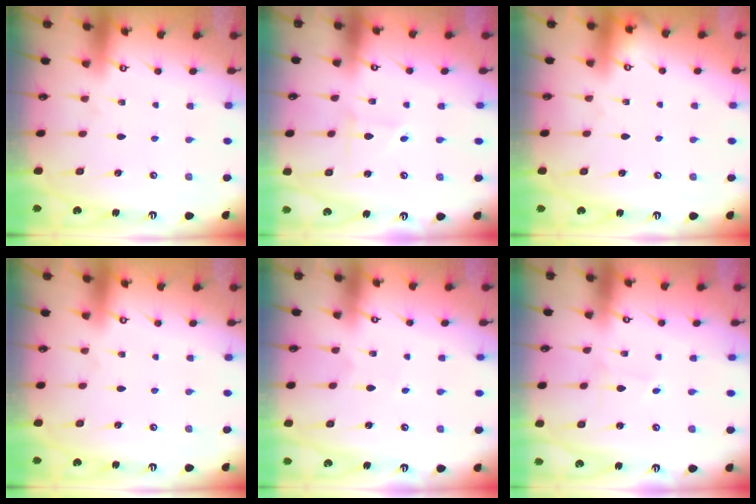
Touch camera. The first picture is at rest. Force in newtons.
{"total": 1.4, "press": 1.4, "slide": 0.1}
{"total": 0.0}
{"total": 0.0}
{"total": 2.3, "press": 2.2, "slide": 0.2}
{"total": 0.6, "press": 0.6, "slide": 0.0}